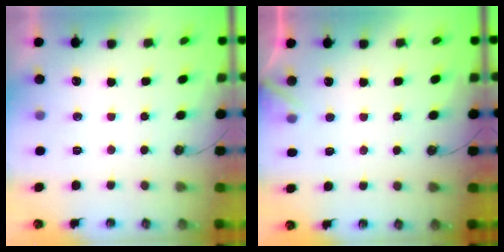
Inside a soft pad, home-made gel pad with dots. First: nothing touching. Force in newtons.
{"total": 5.4, "press": 5.4, "slide": 0.7}